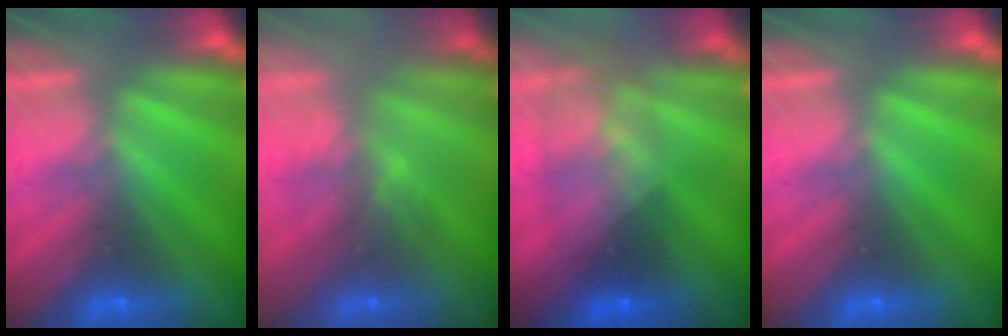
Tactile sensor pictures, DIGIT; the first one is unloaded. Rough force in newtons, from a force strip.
{"total": 2.9}
{"total": 7.4}
{"total": 0.0}